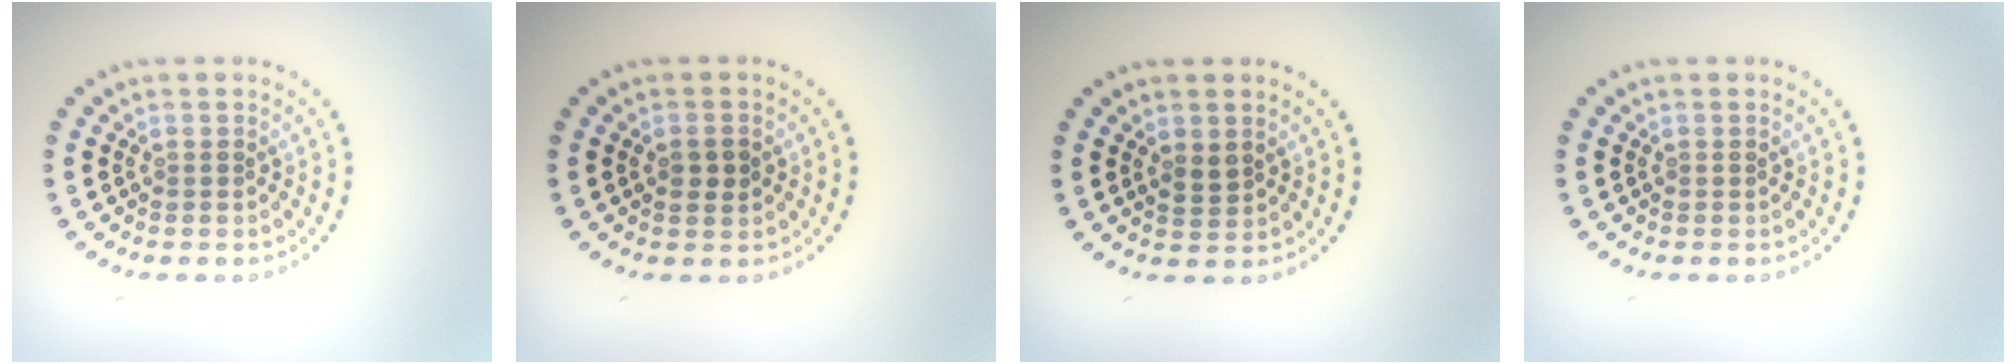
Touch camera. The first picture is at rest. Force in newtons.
{"total": 1.6, "press": 1.6, "slide": 0.1}
{"total": 1.4, "press": 1.3, "slide": 0.5}
{"total": 0.0}